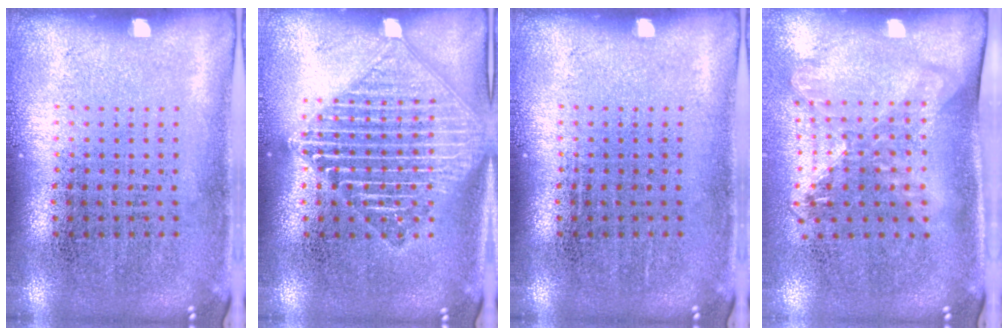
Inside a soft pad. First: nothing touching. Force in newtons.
{"total": 3.2, "press": 3.1, "slide": 0.3}
{"total": 0.0}
{"total": 1.7, "press": 1.3, "slide": 1.1}